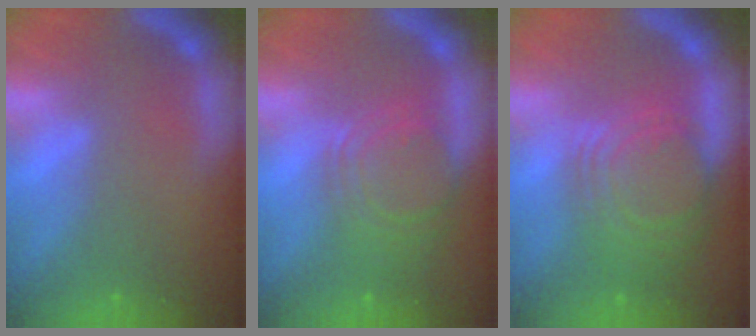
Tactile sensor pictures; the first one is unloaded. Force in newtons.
{"total": 7.1}
{"total": 10.0}